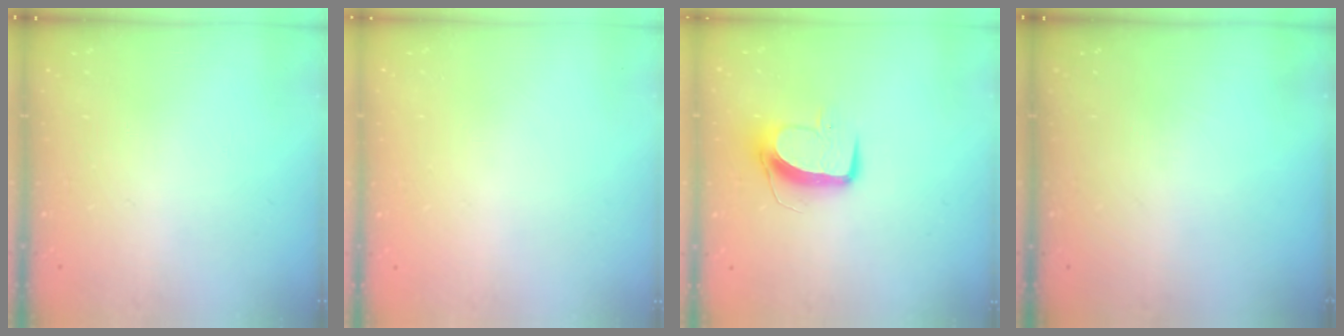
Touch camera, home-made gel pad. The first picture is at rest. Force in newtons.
{"total": 0.0}
{"total": 9.8, "press": 9.7, "slide": 1.0}
{"total": 0.0}